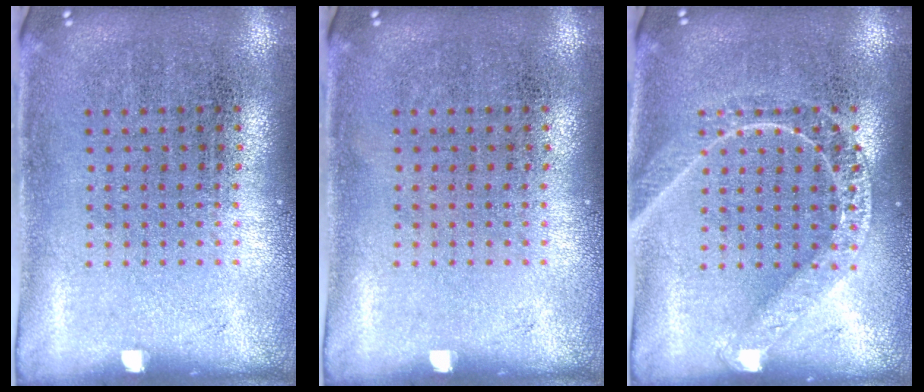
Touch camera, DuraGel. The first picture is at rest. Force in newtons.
{"total": 0.0}
{"total": 2.2, "press": 2.2, "slide": 0.3}